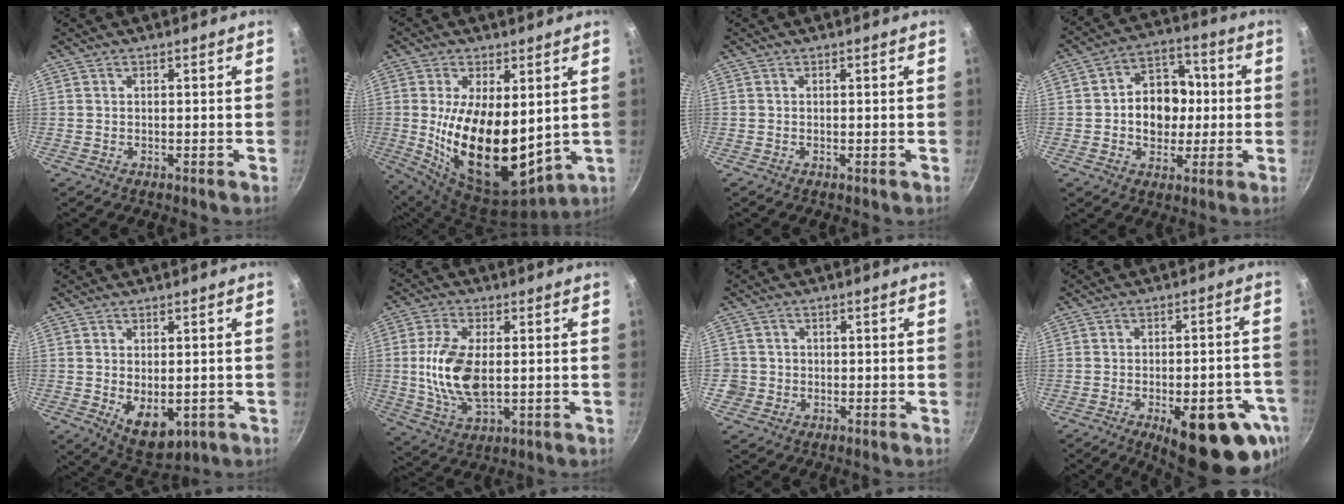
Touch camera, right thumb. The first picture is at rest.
{"total": 20.1, "force": [1.2, 10.3, 17.2], "torque": [-0.292, -0.037, 0.039]}
{"total": 0.0}
{"total": 12.5, "force": [-0.1, 10.0, 7.6], "torque": [-0.070, 0.018, -0.010]}
{"total": 8.3, "force": [-1.5, 5.0, 6.5], "torque": [-0.083, -0.011, -0.003]}
{"total": 12.5, "force": [0.3, 6.6, 10.7], "torque": [-0.210, -0.003, 0.007]}
{"total": 3.2, "force": [-0.8, 3.1, 0.6], "torque": [0.005, 0.017, -0.012]}
{"total": 19.8, "force": [-8.7, 7.8, 16.0], "torque": [-0.156, 0.018, -0.106]}